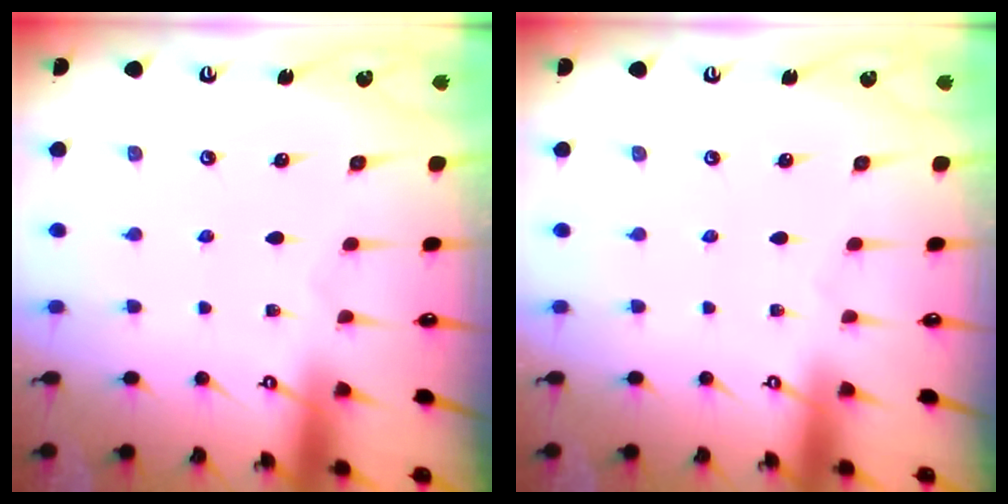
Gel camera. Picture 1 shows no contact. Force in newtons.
{"total": 0.0}